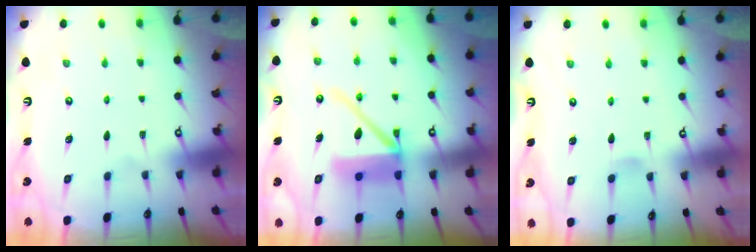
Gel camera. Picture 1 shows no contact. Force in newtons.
{"total": 12.4, "press": 12.3, "slide": 1.8}
{"total": 3.4, "press": 3.4, "slide": 0.4}